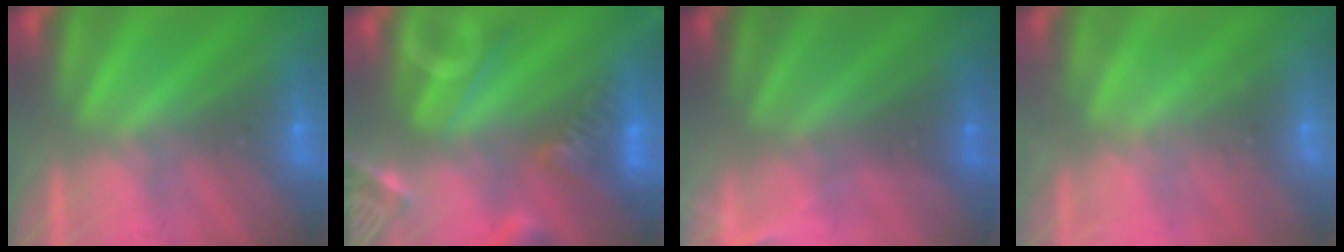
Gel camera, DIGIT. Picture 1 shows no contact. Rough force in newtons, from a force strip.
{"total": 12.7}
{"total": 2.9}
{"total": 2.4}